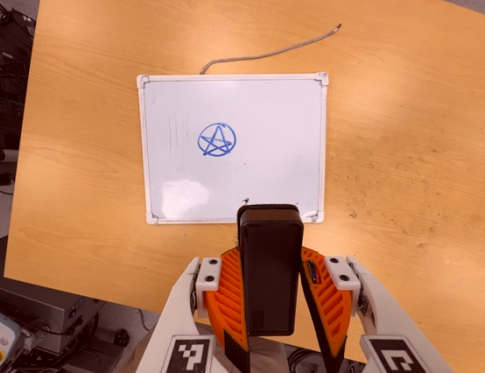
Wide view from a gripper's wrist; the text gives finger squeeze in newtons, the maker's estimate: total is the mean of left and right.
{"total": 6.1, "left": 5.0, "right": 7.2}